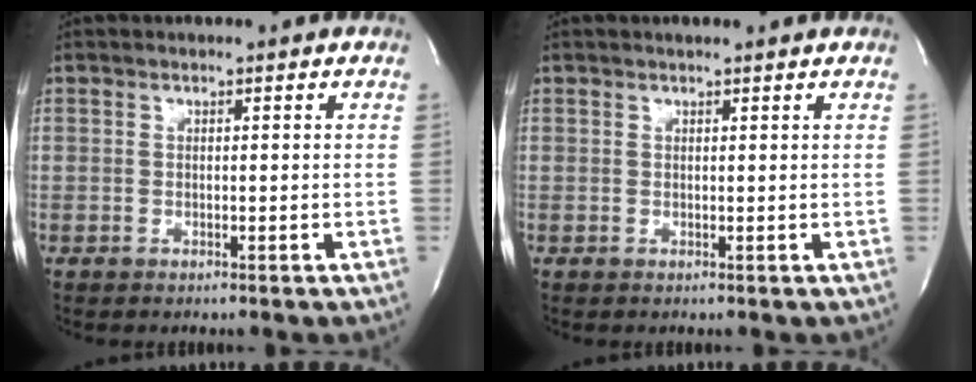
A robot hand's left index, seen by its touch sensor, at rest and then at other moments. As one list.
[{"total": 1.5, "force": [1.4, 0.0, 0.5], "torque": [-0.010, 0.009, 0.023]}]